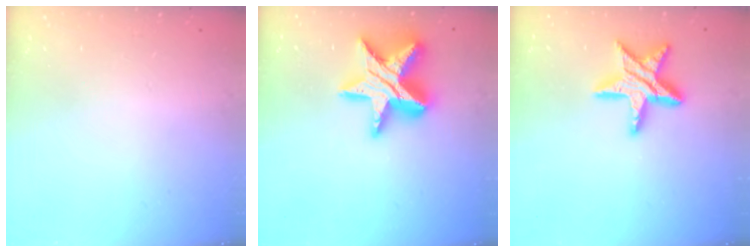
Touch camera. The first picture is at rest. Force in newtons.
{"total": 18.9, "press": 18.8, "slide": 1.3}
{"total": 15.6, "press": 15.6, "slide": 1.2}